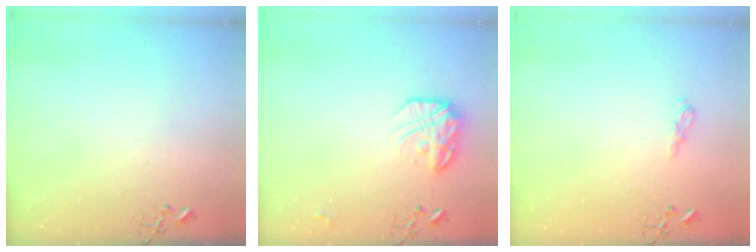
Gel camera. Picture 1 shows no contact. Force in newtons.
{"total": 15.4, "press": 15.3, "slide": 0.8}
{"total": 9.8, "press": 9.7, "slide": 1.0}